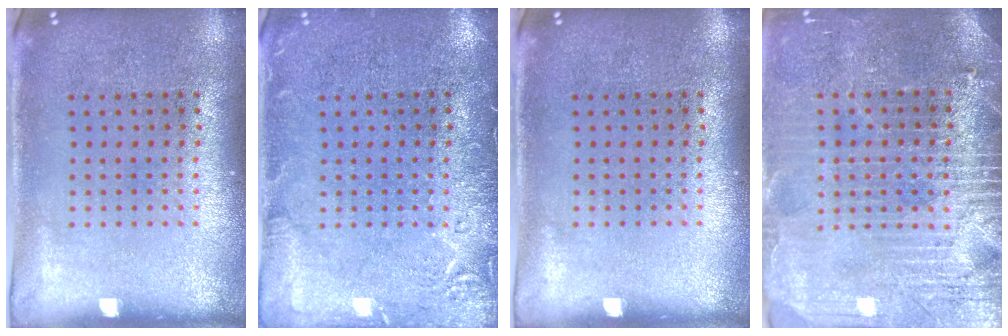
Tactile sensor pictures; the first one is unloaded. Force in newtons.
{"total": 2.7, "press": 2.7, "slide": 0.5}
{"total": 0.0}
{"total": 3.7, "press": 3.4, "slide": 1.3}